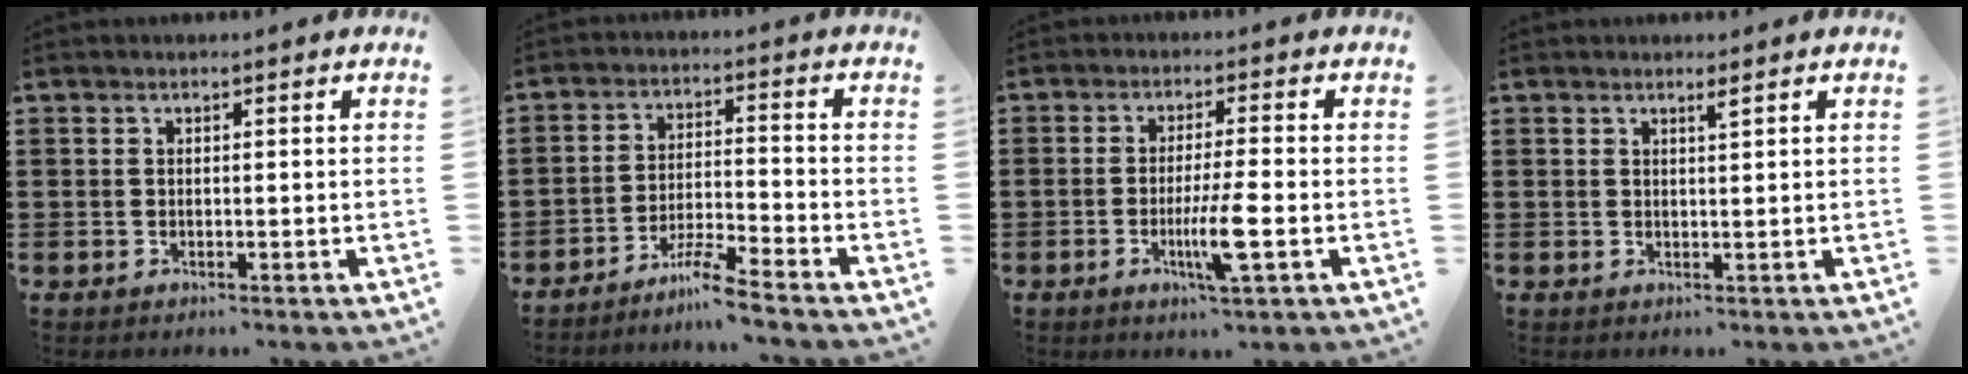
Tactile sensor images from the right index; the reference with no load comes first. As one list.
[{"total": 5.5, "force": [-5.1, -0.5, 2.2], "torque": [-0.053, -0.012, -0.100]}, {"total": 6.6, "force": [-2.1, 0.4, 6.2], "torque": [-0.124, -0.019, -0.041]}, {"total": 1.2, "force": [0.9, -0.1, 0.7], "torque": [-0.015, -0.004, 0.017]}]